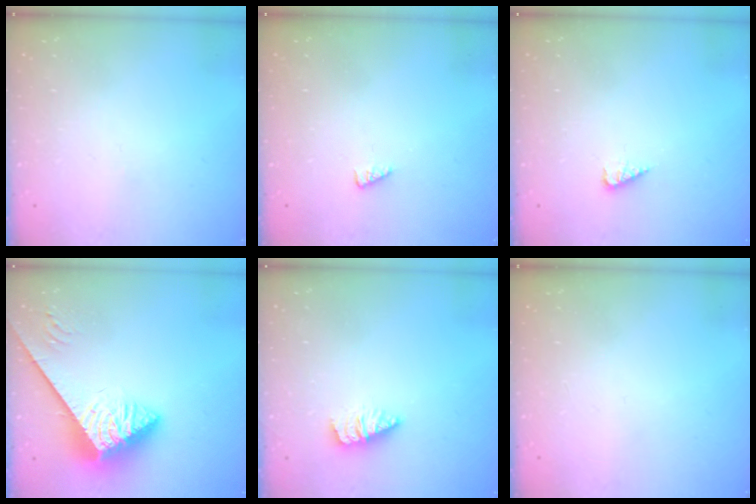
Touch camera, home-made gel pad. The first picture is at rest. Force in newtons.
{"total": 1.6, "press": 1.5, "slide": 0.4}
{"total": 2.7, "press": 2.7, "slide": 0.4}
{"total": 5.3, "press": 5.3, "slide": 0.7}
{"total": 2.7, "press": 2.7, "slide": 0.2}
{"total": 0.0}